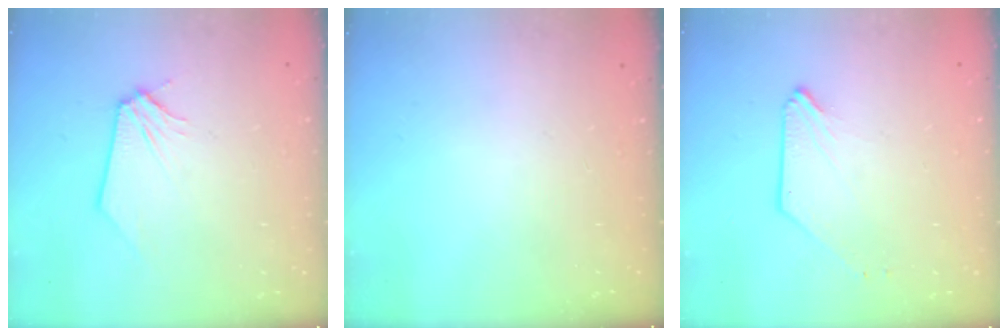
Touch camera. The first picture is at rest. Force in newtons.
{"total": 0.0}
{"total": 0.0}